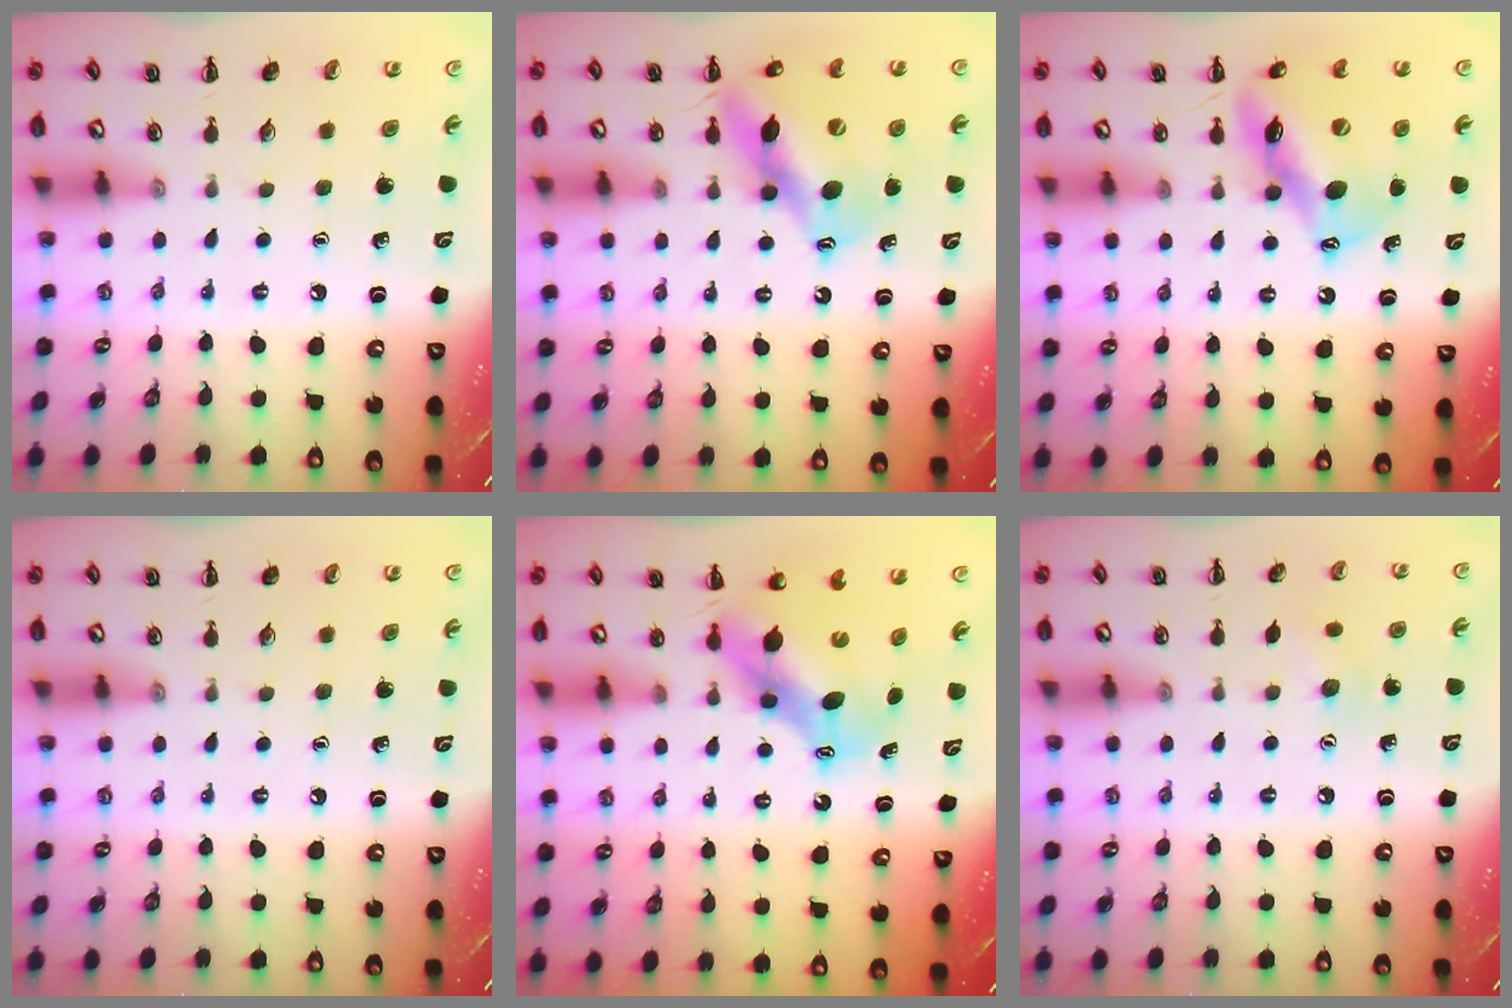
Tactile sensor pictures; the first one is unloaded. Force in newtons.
{"total": 13.6, "press": 13.1, "slide": 3.7}
{"total": 13.6, "press": 13.1, "slide": 3.6}
{"total": 0.0}
{"total": 6.9, "press": 6.7, "slide": 1.3}
{"total": 5.7, "press": 5.5, "slide": 1.5}